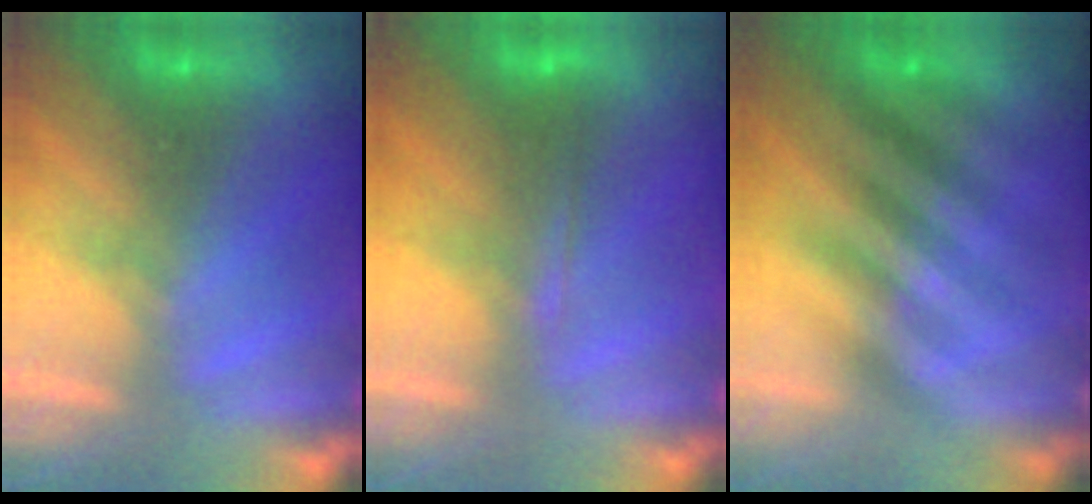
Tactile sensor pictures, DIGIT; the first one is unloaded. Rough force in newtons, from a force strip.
{"total": 1.8}
{"total": 2.3}